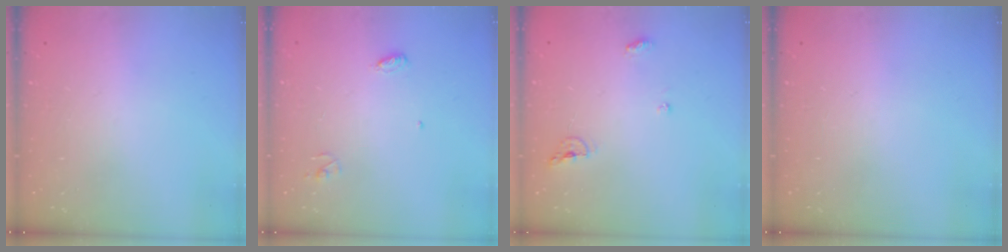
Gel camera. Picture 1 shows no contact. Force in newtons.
{"total": 3.6, "press": 3.6, "slide": 0.3}
{"total": 6.8, "press": 6.7, "slide": 0.6}
{"total": 0.0}